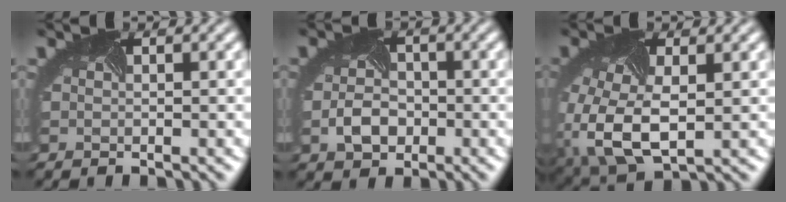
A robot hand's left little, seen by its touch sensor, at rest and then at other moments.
{"total": 3.0, "force": [-1.0, 2.2, 1.8], "torque": [-0.038, -0.005, -0.019]}
{"total": 8.3, "force": [-2.4, 4.8, 6.3], "torque": [-0.172, -0.031, -0.034]}